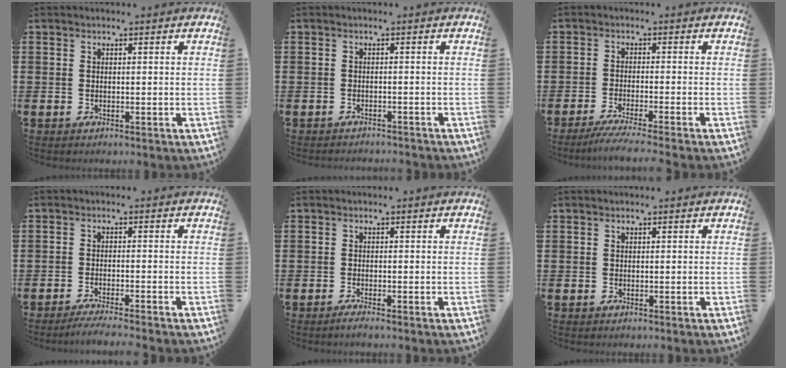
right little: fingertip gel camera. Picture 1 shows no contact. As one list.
[{"total": 1.0, "force": [-1.0, 0.0, -0.1], "torque": [-0.001, 0.001, -0.020]}, {"total": 2.9, "force": [-2.3, -0.2, 1.7], "torque": [-0.028, -0.006, -0.042]}, {"total": 2.1, "force": [-1.8, -0.2, 1.1], "torque": [-0.015, 0.001, -0.034]}, {"total": 0.9, "force": [-0.6, 0.0, 0.6], "torque": [-0.010, -0.003, -0.012]}, {"total": 0.0}]